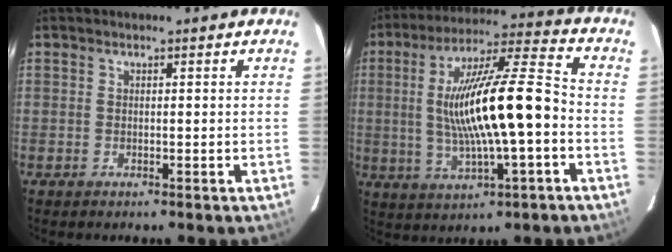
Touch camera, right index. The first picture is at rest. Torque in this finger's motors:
{"motor_torque": [0.75, -0.06, 1.05, 0.21]}